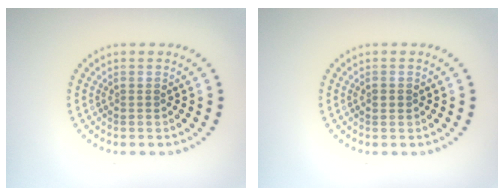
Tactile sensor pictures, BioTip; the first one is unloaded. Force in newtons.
{"total": 1.0, "press": 1.0, "slide": 0.1}